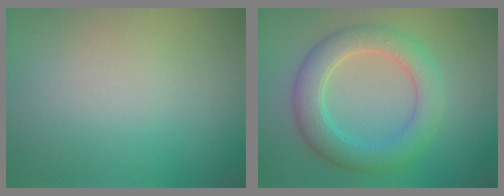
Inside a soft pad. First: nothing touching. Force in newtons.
{"total": 5.1, "press": 5.1, "slide": 0.1}